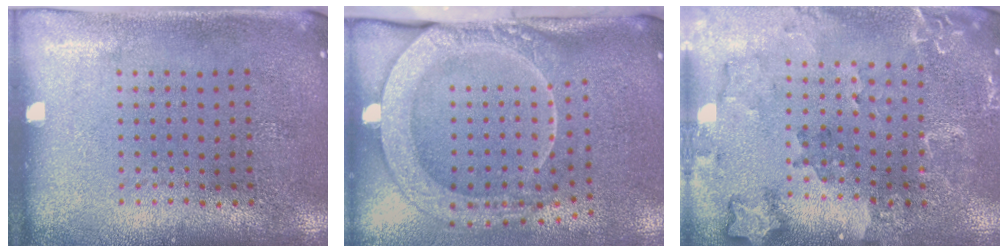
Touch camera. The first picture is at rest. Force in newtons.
{"total": 2.7, "press": 2.1, "slide": 1.7}
{"total": 1.8, "press": 1.7, "slide": 0.4}